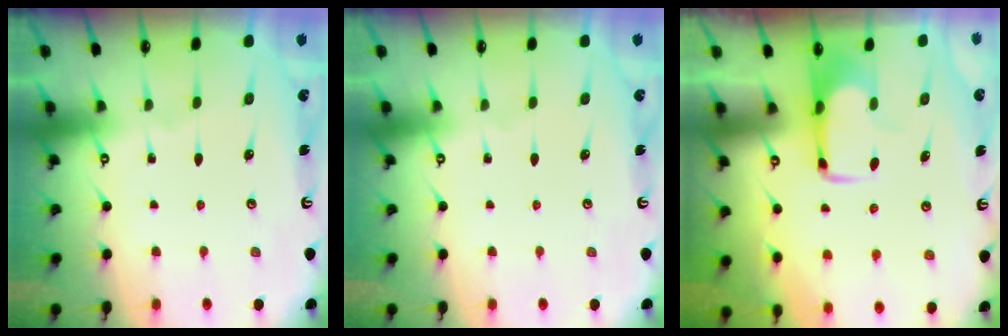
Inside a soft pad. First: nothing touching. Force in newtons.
{"total": 0.0}
{"total": 1.9, "press": 1.9, "slide": 0.5}